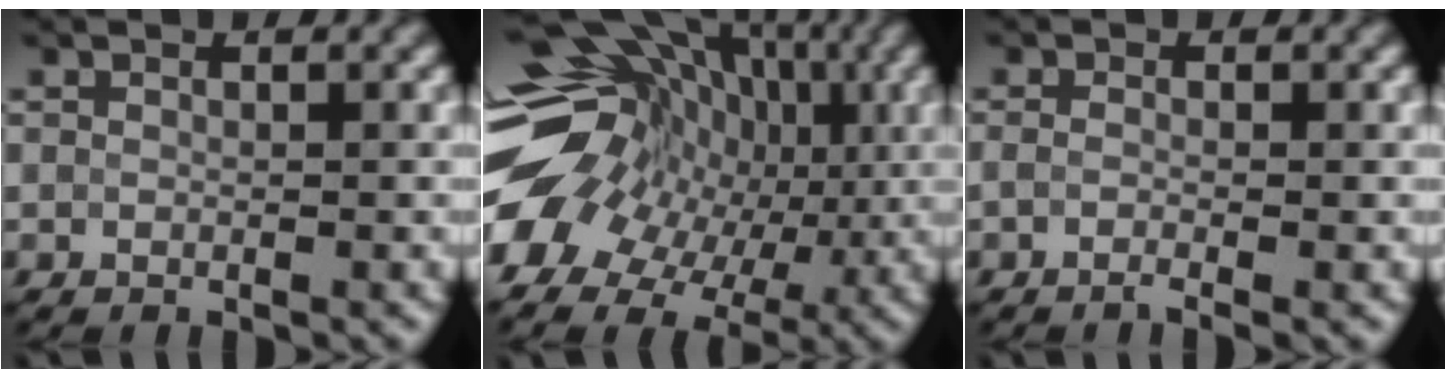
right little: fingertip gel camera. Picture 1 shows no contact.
{"total": 16.8, "force": [-1.6, 13.0, 10.5], "torque": [-0.170, 0.014, -0.035]}
{"total": 1.7, "force": [-1.2, 0.3, 1.2], "torque": [-0.010, -0.005, -0.017]}